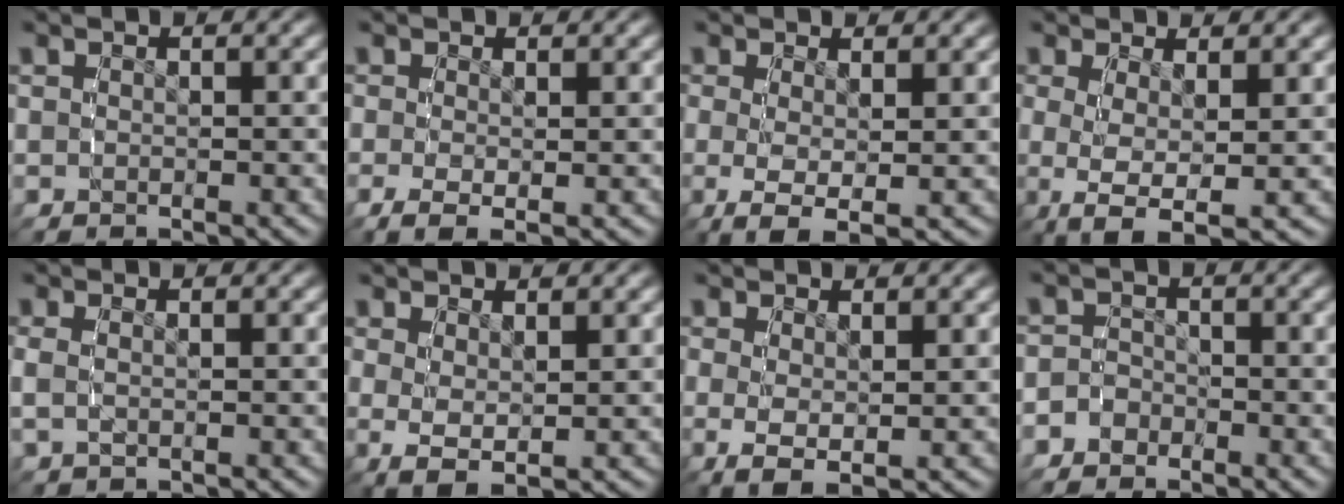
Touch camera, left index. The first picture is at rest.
{"total": 2.1, "force": [-0.8, 0.8, 1.8], "torque": [-0.044, -0.017, -0.007]}
{"total": 4.2, "force": [-1.2, 1.8, 3.6], "torque": [-0.082, -0.028, -0.005]}
{"total": 5.8, "force": [-1.6, 2.9, 4.8], "torque": [-0.113, -0.034, -0.009]}
{"total": 1.7, "force": [0.1, 1.2, 1.2], "torque": [-0.040, -0.004, 0.006]}
{"total": 3.1, "force": [0.0, 1.7, 2.6], "torque": [-0.057, -0.015, 0.011]}
{"total": 2.9, "force": [-0.1, 1.4, 2.6], "torque": [-0.055, -0.016, 0.008]}
{"total": 3.2, "force": [-1.8, 2.7, 0.1], "torque": [-0.017, -0.011, -0.037]}